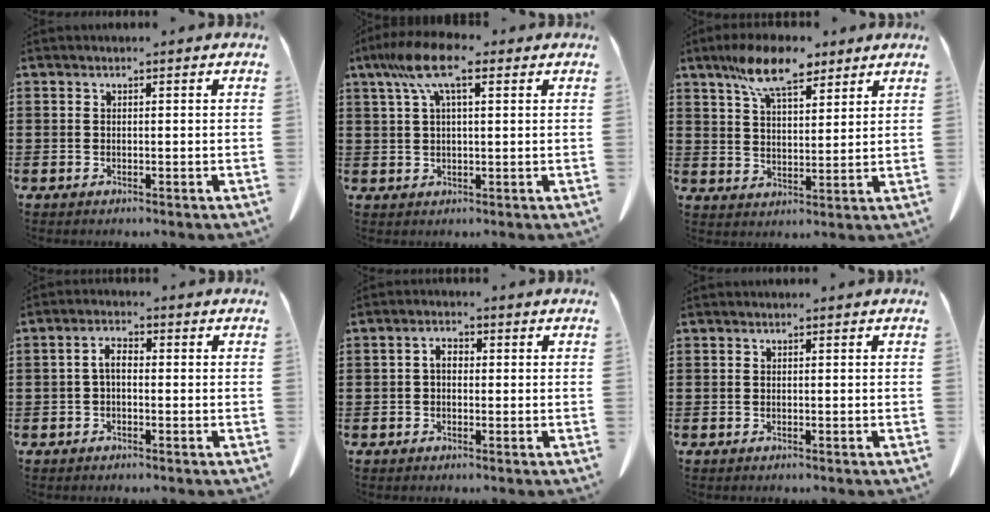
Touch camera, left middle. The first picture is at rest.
{"total": 8.6, "force": [4.4, 2.4, 7.0], "torque": [-0.151, 0.000, 0.075]}
{"total": 10.0, "force": [7.3, 3.2, 6.0], "torque": [-0.127, -0.010, 0.134]}
{"total": 2.9, "force": [-0.4, 1.3, 2.6], "torque": [-0.060, 0.004, -0.011]}
{"total": 2.4, "force": [-0.1, 1.4, 2.0], "torque": [-0.041, 0.006, -0.003]}
{"total": 0.0}